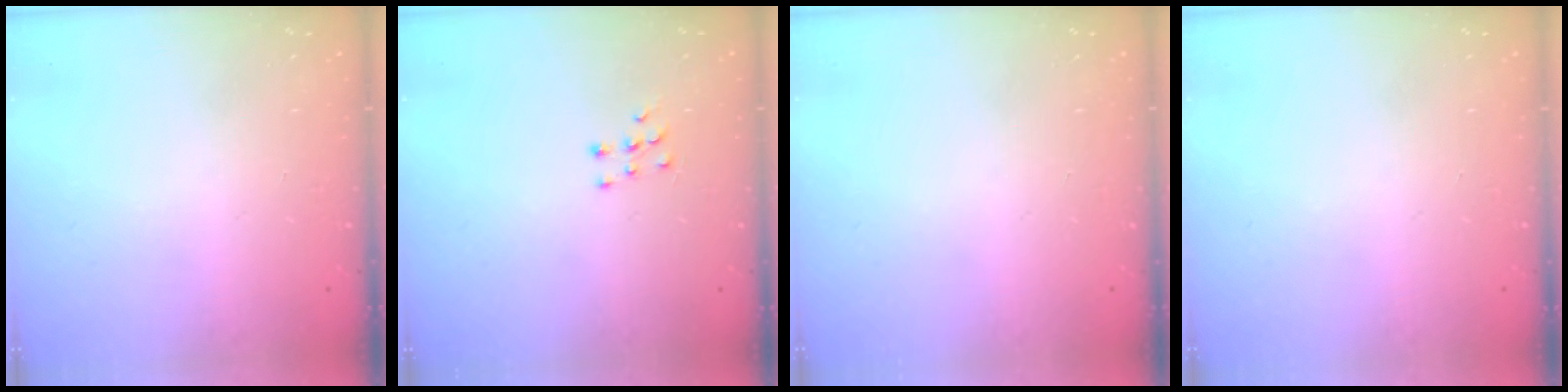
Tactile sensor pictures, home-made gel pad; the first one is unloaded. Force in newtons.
{"total": 6.0, "press": 6.0, "slide": 0.4}
{"total": 0.0}
{"total": 0.0}